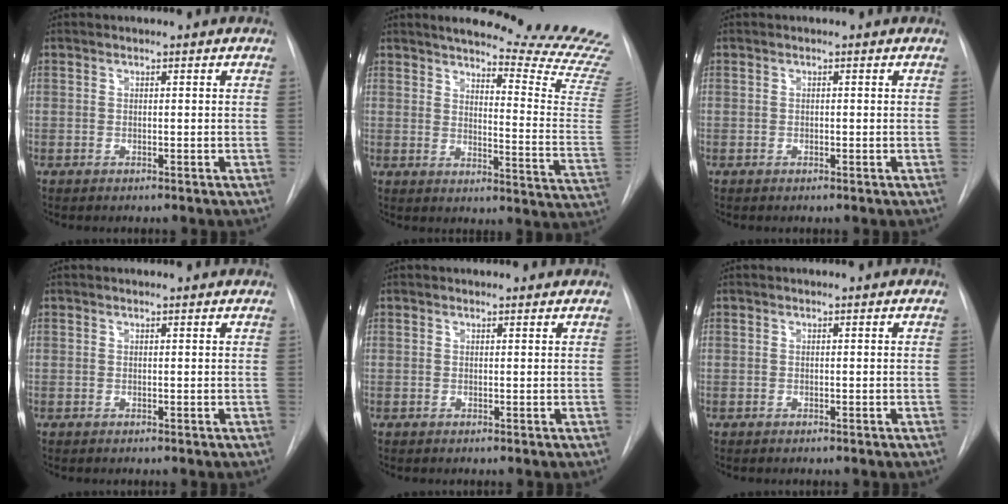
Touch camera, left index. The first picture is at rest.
{"total": 21.1, "force": [19.3, -0.4, 8.6], "torque": [-0.115, -0.142, 0.220]}
{"total": 1.2, "force": [-1.2, 0.0, -0.1], "torque": [0.005, -0.005, -0.018]}
{"total": 0.0}
{"total": 0.7, "force": [0.6, 0.4, 0.0], "torque": [-0.004, 0.004, 0.001]}
{"total": 0.0}